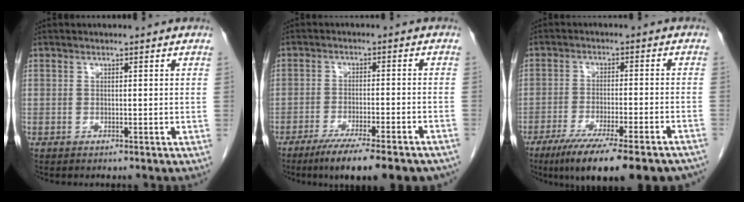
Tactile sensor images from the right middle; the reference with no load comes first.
{"total": 15.3, "force": [-12.4, 2.1, 8.8], "torque": [-0.093, -0.013, -0.176]}
{"total": 19.4, "force": [-15.6, 2.2, 11.4], "torque": [-0.117, -0.024, -0.220]}